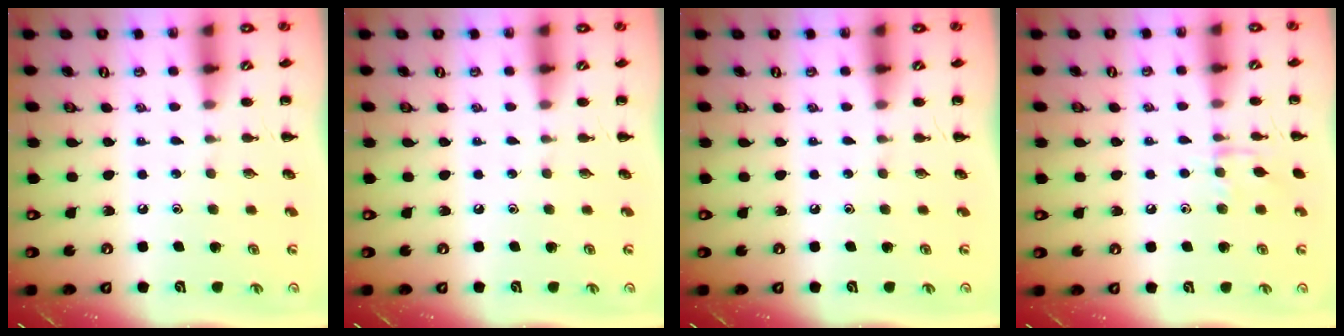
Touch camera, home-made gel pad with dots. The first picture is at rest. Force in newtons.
{"total": 0.0}
{"total": 0.0}
{"total": 6.7, "press": 6.7, "slide": 0.8}